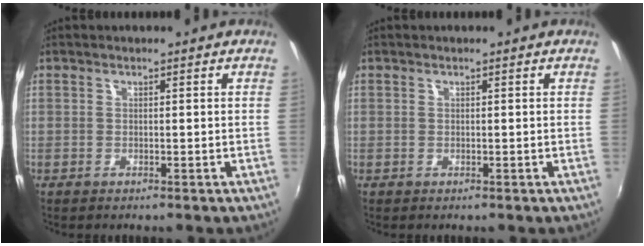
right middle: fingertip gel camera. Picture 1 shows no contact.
{"total": 0.0}